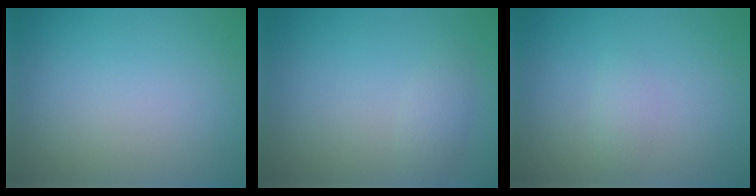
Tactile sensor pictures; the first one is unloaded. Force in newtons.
{"total": 1.3, "press": 1.3, "slide": 0.1}
{"total": 0.8, "press": 0.8, "slide": 0.1}